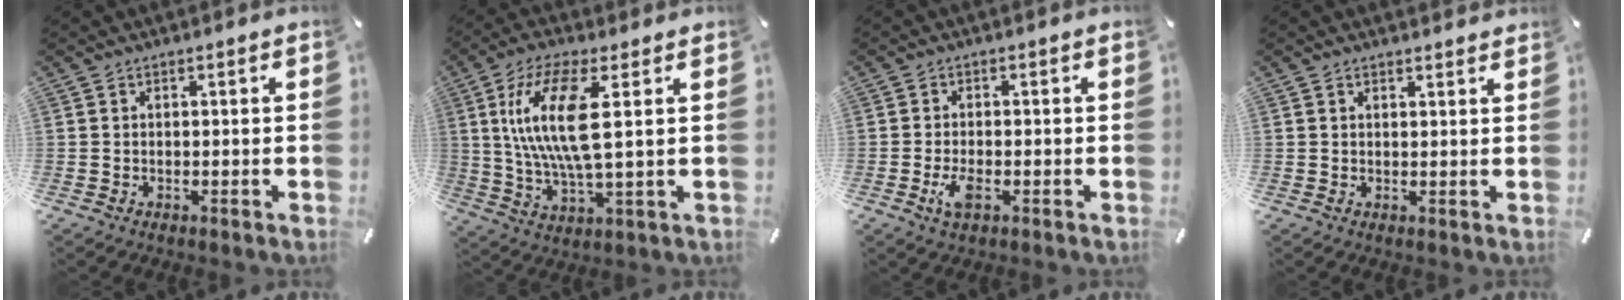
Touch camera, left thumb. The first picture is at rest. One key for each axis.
{"total": 14.7, "fx": 3.4, "fy": 4.1, "fz": 13.7, "tx": -0.286, "ty": -0.007, "tz": 0.054}
{"total": 3.8, "fx": -1.3, "fy": 1.7, "fz": 3.2, "tx": -0.072, "ty": -0.001, "tz": -0.027}
{"total": 1.4, "fx": 1.1, "fy": 0.8, "fz": -0.1, "tx": 0.010, "ty": -0.004, "tz": 0.020}